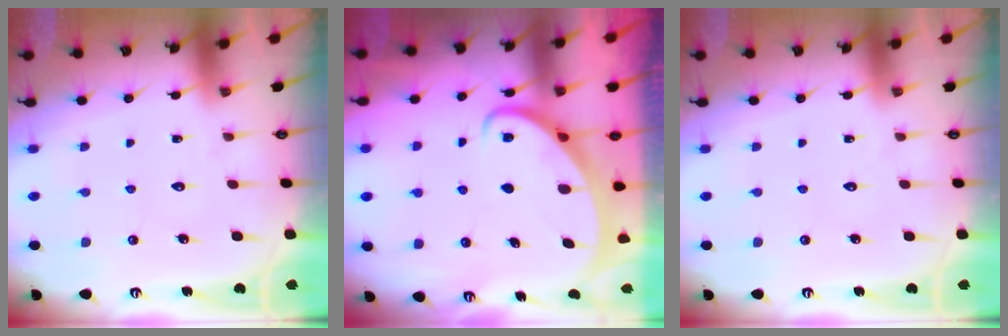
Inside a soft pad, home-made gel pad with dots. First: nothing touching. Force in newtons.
{"total": 2.3, "press": 2.3, "slide": 0.3}
{"total": 0.0}